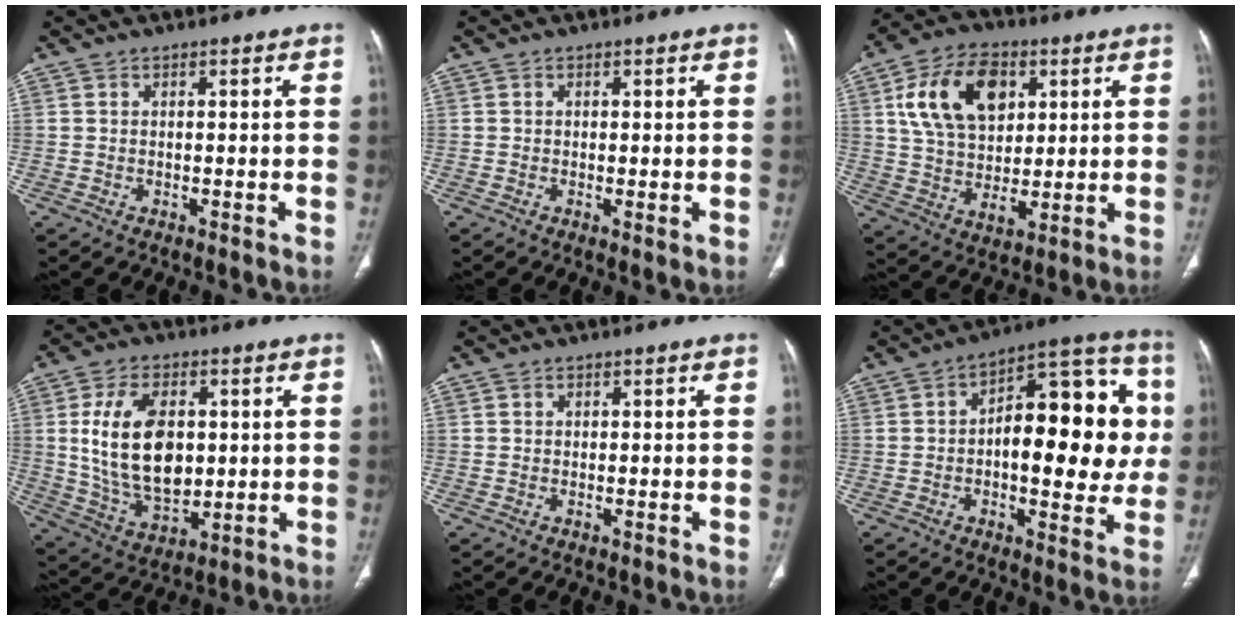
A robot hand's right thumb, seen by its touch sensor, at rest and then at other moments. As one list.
[{"total": 1.0, "force": [-0.1, 0.2, 1.0], "torque": [-0.020, -0.007, -0.002]}, {"total": 17.3, "force": [5.6, 11.2, 11.9], "torque": [-0.182, -0.013, 0.105]}, {"total": 16.7, "force": [2.2, 10.1, 13.0], "torque": [-0.213, -0.014, 0.053]}, {"total": 0.0}, {"total": 21.2, "force": [0.8, 10.0, 18.7], "torque": [-0.214, 0.030, 0.005]}]